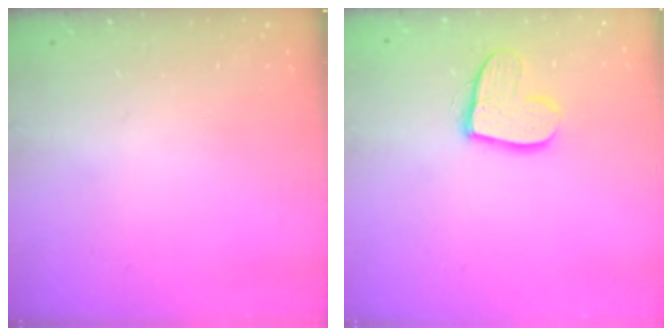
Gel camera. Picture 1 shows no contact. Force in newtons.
{"total": 12.0, "press": 11.9, "slide": 0.9}